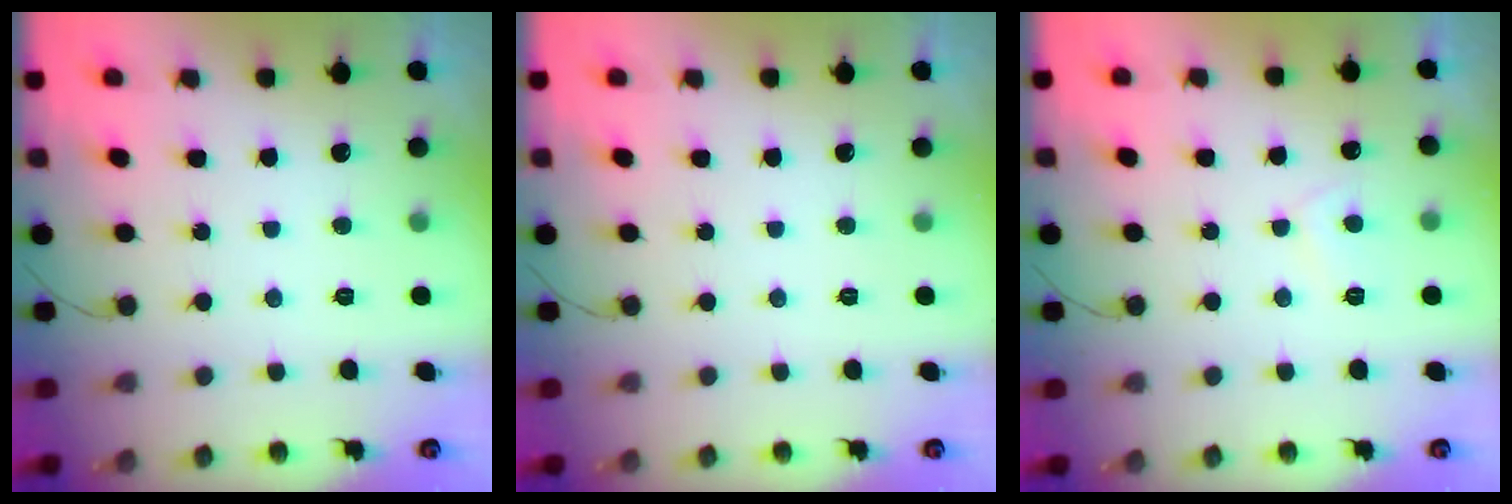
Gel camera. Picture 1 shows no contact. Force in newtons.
{"total": 0.0}
{"total": 3.0, "press": 3.0, "slide": 0.5}